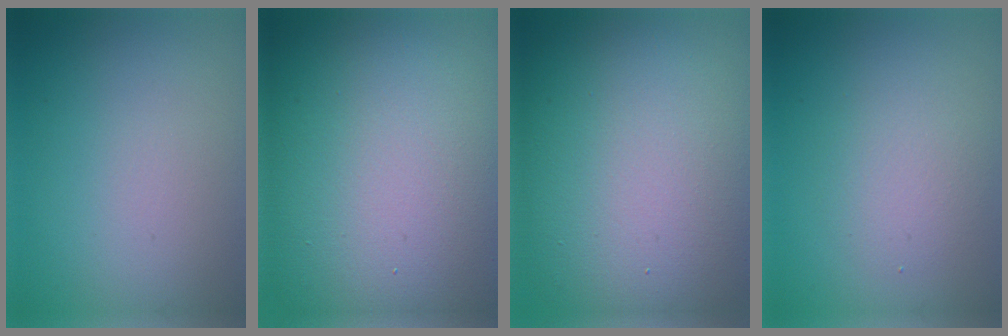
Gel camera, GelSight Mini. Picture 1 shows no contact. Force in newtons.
{"total": 22.9, "press": 22.9, "slide": 1.8}
{"total": 18.2, "press": 18.2, "slide": 1.2}
{"total": 2.5, "press": 2.5, "slide": 0.2}